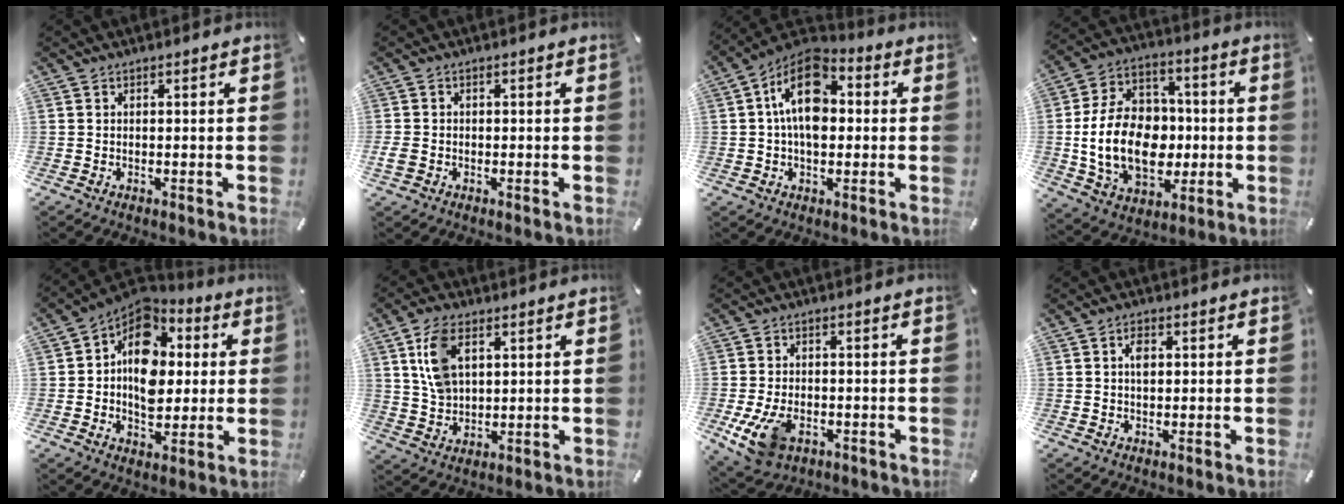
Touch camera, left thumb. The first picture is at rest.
{"total": 2.5, "force": [-0.8, 1.8, 1.4], "torque": [-0.037, -0.002, -0.018]}
{"total": 14.1, "force": [2.0, 9.0, 10.7], "torque": [-0.185, -0.001, 0.035]}
{"total": 20.0, "force": [-2.3, 14.7, 13.3], "torque": [-0.269, 0.010, -0.035]}
{"total": 13.4, "force": [1.3, 10.6, 8.1], "torque": [-0.128, -0.013, 0.021]}
{"total": 9.7, "force": [3.8, 6.3, 6.4], "torque": [-0.142, 0.004, 0.070]}
{"total": 9.4, "force": [-3.4, 6.3, 6.1], "torque": [-0.130, 0.003, -0.061]}
{"total": 2.8, "force": [0.6, 1.6, 2.2], "torque": [-0.038, 0.005, 0.007]}